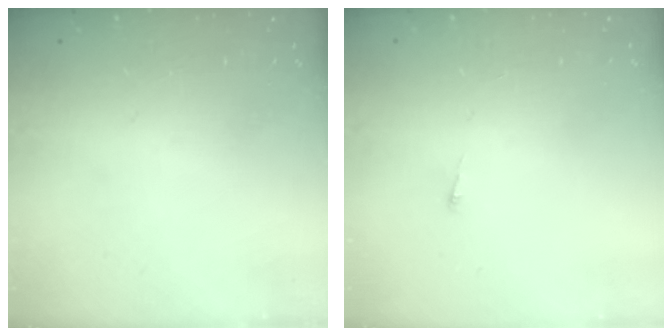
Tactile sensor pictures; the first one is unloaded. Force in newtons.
{"total": 2.6, "press": 2.5, "slide": 0.3}